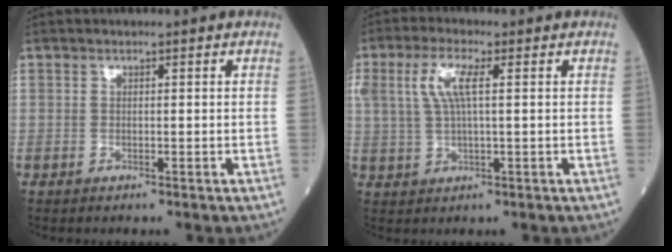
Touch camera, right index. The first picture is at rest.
{"total": 5.8, "force": [1.8, 1.3, 5.3], "torque": [-0.123, 0.011, 0.035]}